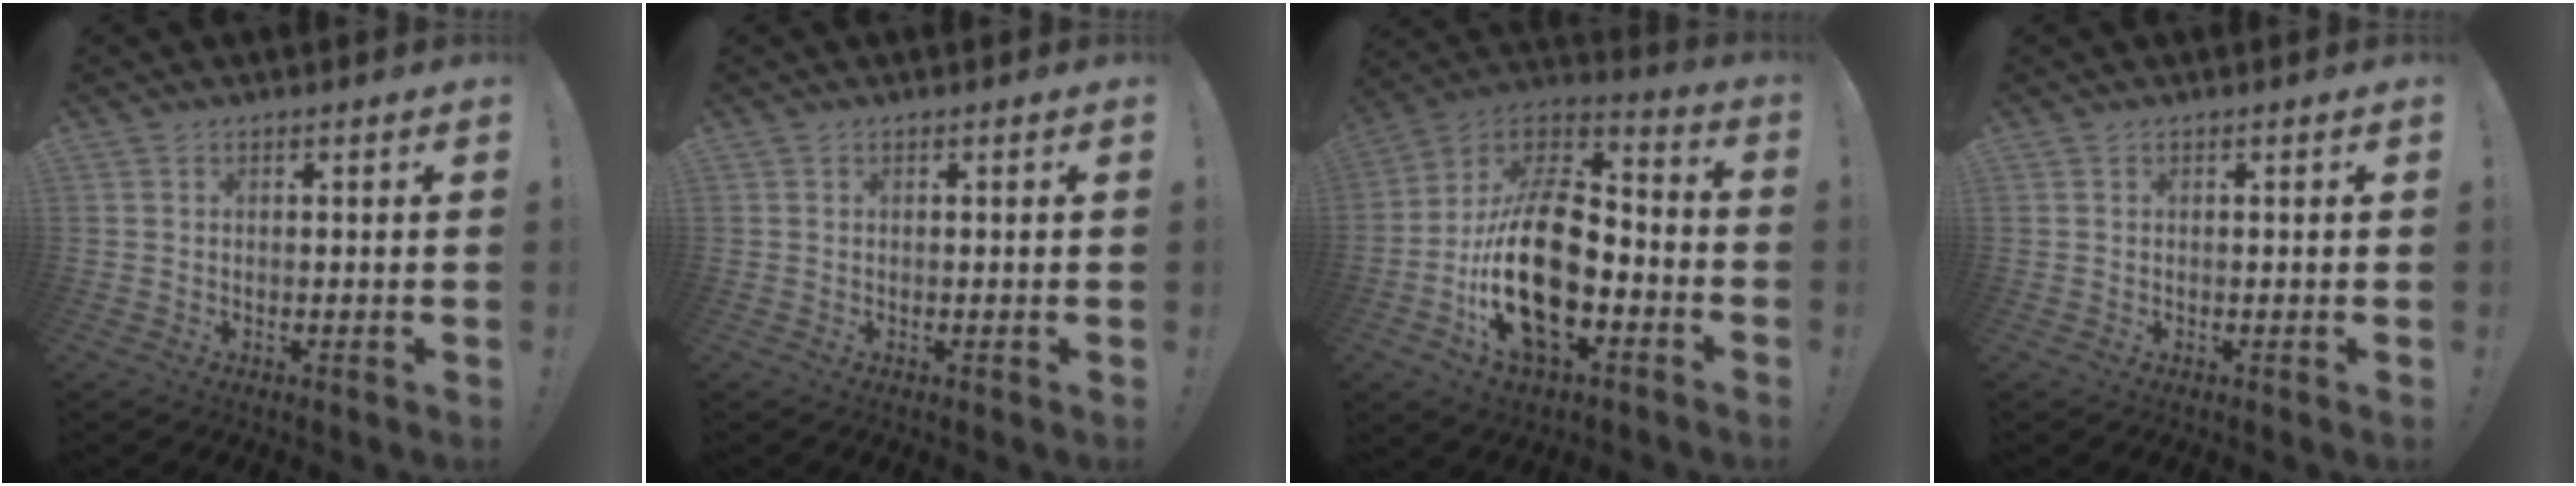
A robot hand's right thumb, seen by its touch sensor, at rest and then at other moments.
{"total": 0.0}
{"total": 25.2, "force": [-6.1, 13.9, 20.2], "torque": [-0.390, 0.032, -0.098]}
{"total": 0.0}